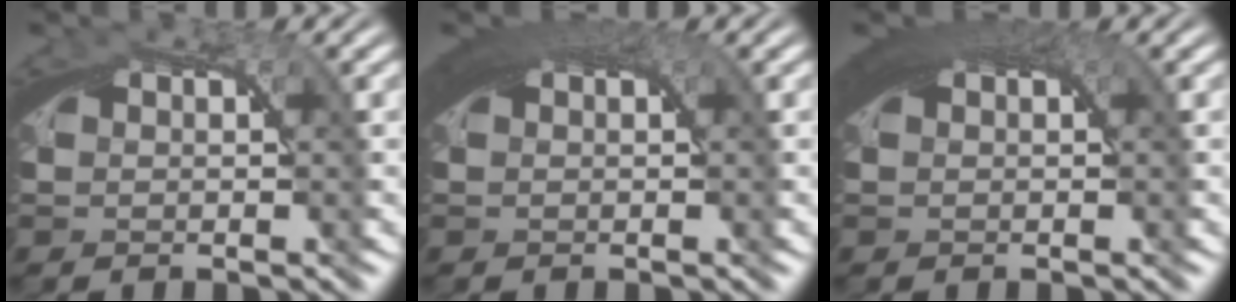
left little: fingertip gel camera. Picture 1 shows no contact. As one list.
[{"total": 4.1, "force": [1.8, 1.4, 3.4], "torque": [-0.046, 0.015, 0.023]}, {"total": 4.6, "force": [1.9, 1.6, 3.9], "torque": [-0.054, 0.015, 0.024]}]